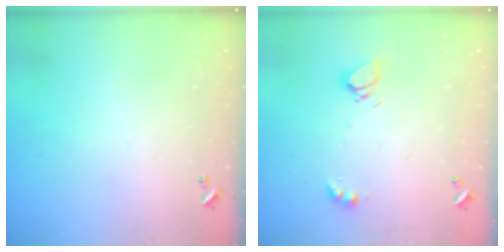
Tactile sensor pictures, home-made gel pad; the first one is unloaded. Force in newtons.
{"total": 7.2, "press": 7.2, "slide": 0.7}